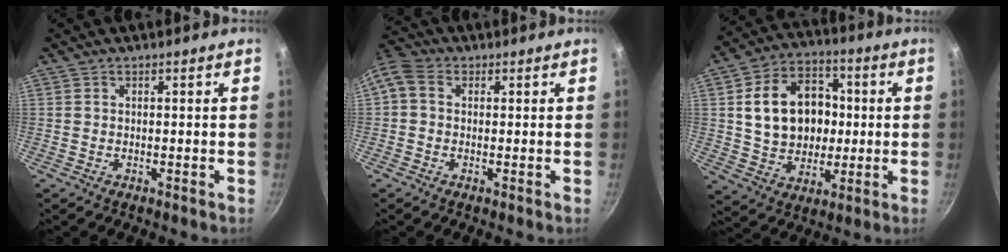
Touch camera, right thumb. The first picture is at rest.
{"total": 5.8, "force": [0.5, 4.7, 3.4], "torque": [-0.081, 0.021, -0.005]}
{"total": 17.1, "force": [1.5, 13.3, 10.6], "torque": [-0.141, 0.024, 0.030]}